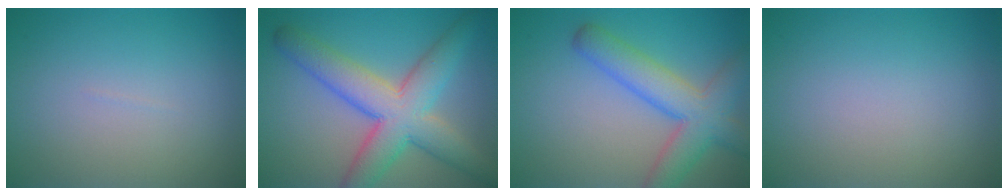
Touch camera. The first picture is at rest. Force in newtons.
{"total": 8.2, "press": 8.2, "slide": 0.2}
{"total": 6.5, "press": 6.4, "slide": 0.3}
{"total": 0.0}